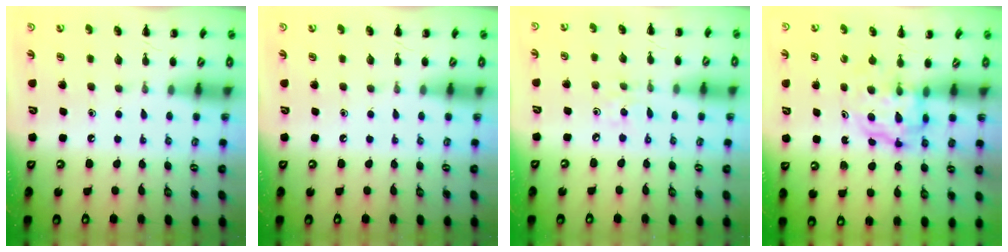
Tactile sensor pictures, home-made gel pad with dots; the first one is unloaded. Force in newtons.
{"total": 0.0}
{"total": 2.1, "press": 2.1, "slide": 0.6}
{"total": 3.9, "press": 3.9, "slide": 0.4}